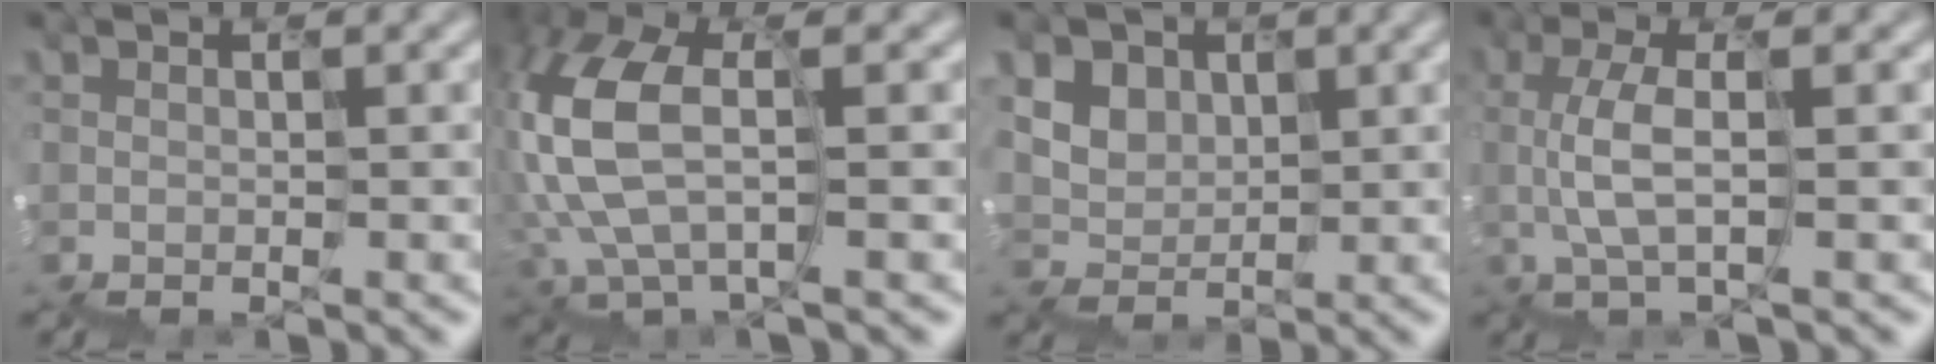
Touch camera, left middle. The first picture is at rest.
{"total": 4.5, "force": [0.1, 2.1, 4.0], "torque": [-0.148, 0.010, -0.009]}
{"total": 4.4, "force": [2.9, 3.2, -0.7], "torque": [-0.020, 0.015, 0.043]}
{"total": 1.2, "force": [0.0, 0.3, 1.1], "torque": [-0.054, -0.001, -0.003]}